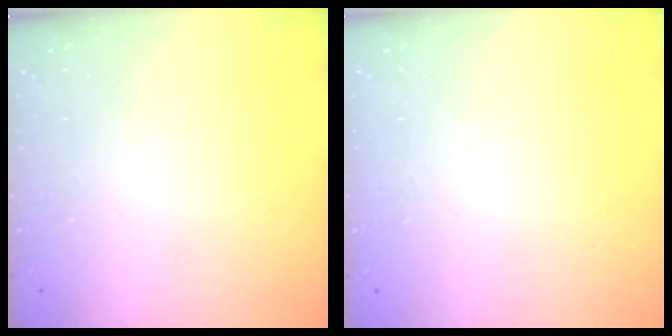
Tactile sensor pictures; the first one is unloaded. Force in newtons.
{"total": 2.2, "press": 2.2, "slide": 0.1}